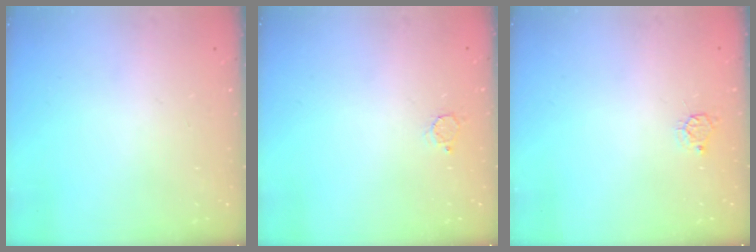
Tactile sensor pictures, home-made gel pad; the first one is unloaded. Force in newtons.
{"total": 2.1, "press": 2.1, "slide": 0.2}
{"total": 3.7, "press": 3.7, "slide": 0.4}